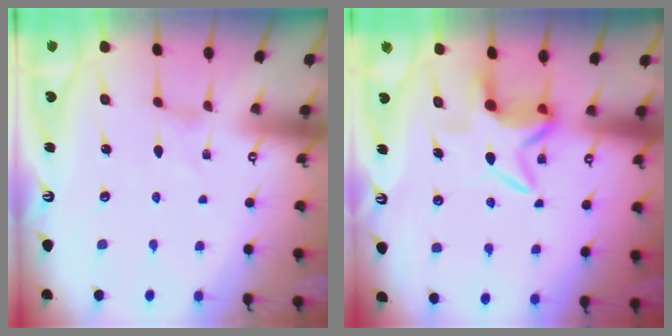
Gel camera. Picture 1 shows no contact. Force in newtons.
{"total": 6.9, "press": 6.8, "slide": 1.0}